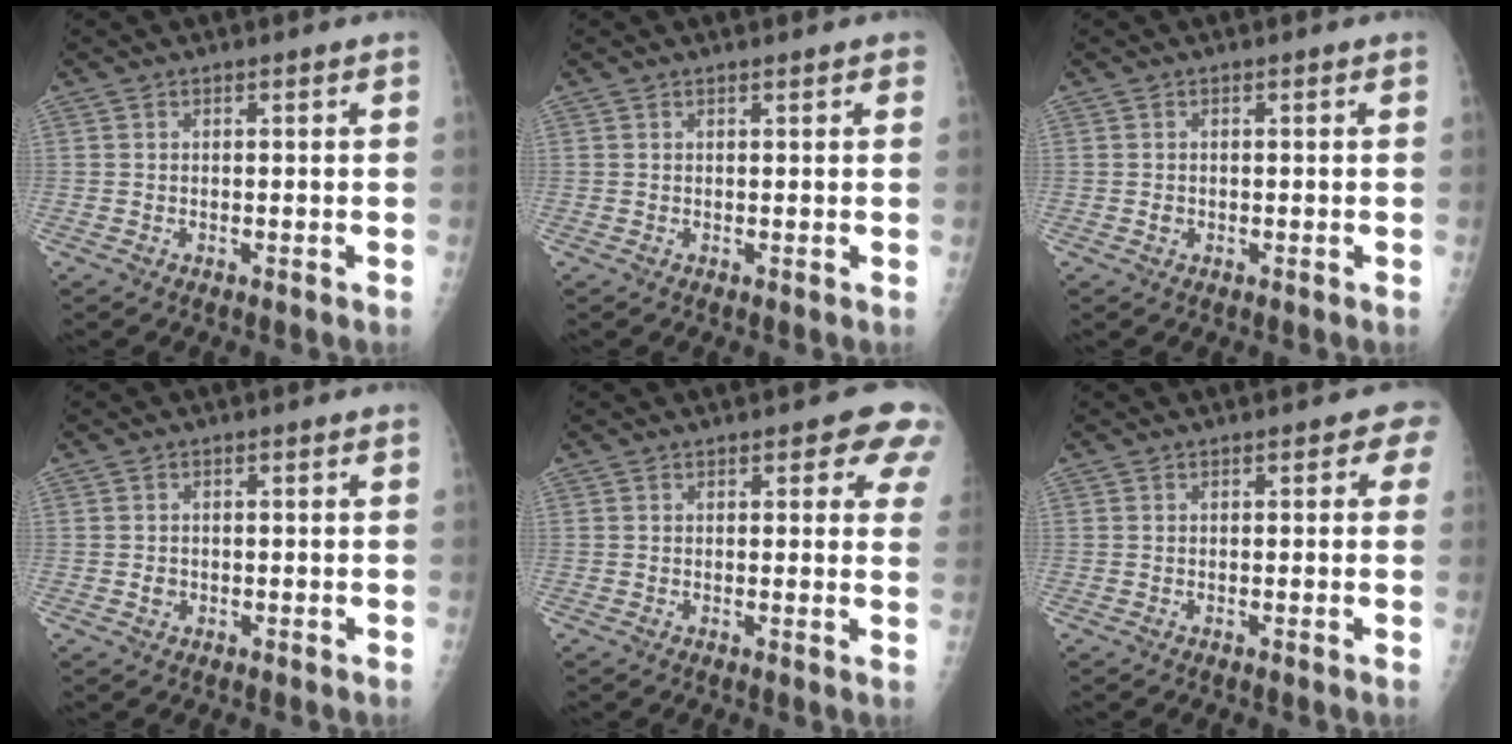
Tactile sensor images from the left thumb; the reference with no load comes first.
{"total": 1.0, "force": [0.7, 0.3, 0.6], "torque": [-0.006, -0.002, 0.007]}
{"total": 0.8, "force": [-0.1, 0.7, 0.3], "torque": [-0.002, 0.001, -0.001]}
{"total": 1.3, "force": [-0.2, 1.2, 0.5], "torque": [-0.004, 0.002, 0.000]}
{"total": 7.0, "force": [4.3, 3.0, 4.6], "torque": [-0.011, -0.013, 0.035]}
{"total": 2.6, "force": [1.1, 1.4, 1.9], "torque": [0.002, 0.003, 0.005]}